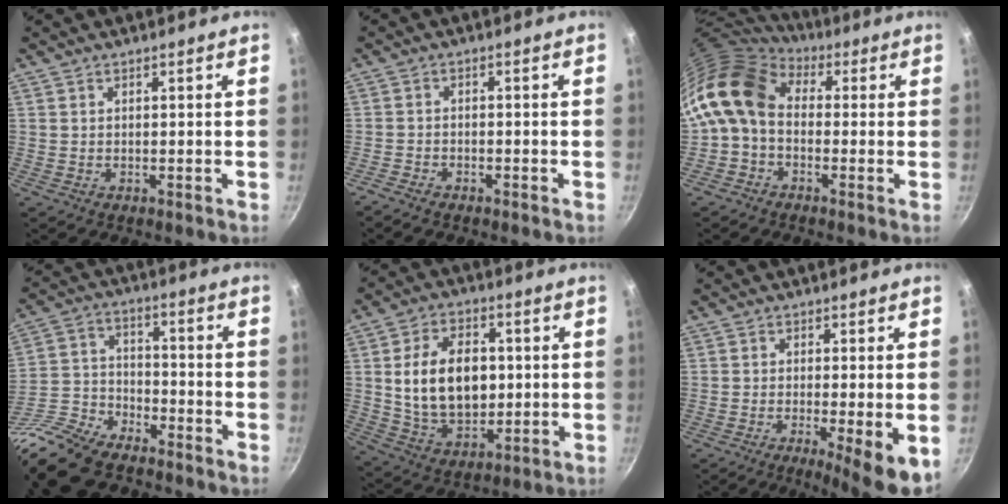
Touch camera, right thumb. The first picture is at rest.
{"total": 2.4, "force": [-2.2, 0.8, 0.8], "torque": [-0.032, 0.022, -0.041]}
{"total": 11.3, "force": [0.3, 8.3, 7.6], "torque": [-0.132, 0.023, -0.019]}
{"total": 18.5, "force": [-14.9, 7.2, 8.2], "torque": [-0.166, 0.061, -0.294]}
{"total": 15.9, "force": [1.4, 10.7, 11.7], "torque": [-0.174, -0.003, 0.032]}
{"total": 7.8, "force": [-2.1, 1.3, 7.4], "torque": [-0.108, -0.007, -0.028]}